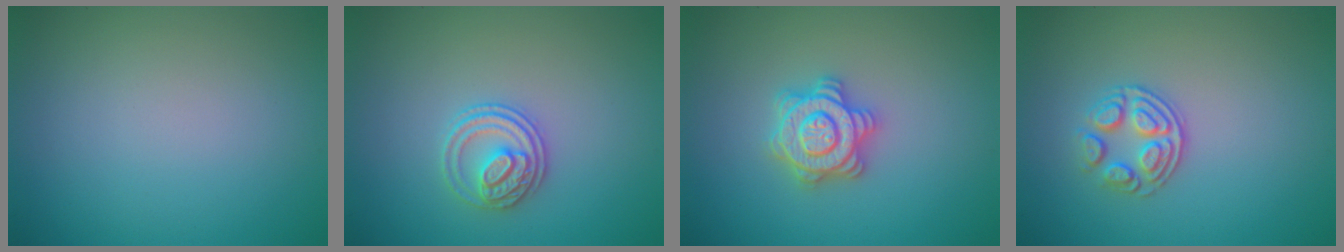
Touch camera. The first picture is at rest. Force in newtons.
{"total": 2.7, "press": 2.6, "slide": 0.7}
{"total": 4.4, "press": 4.3, "slide": 0.7}
{"total": 2.9, "press": 2.5, "slide": 1.4}